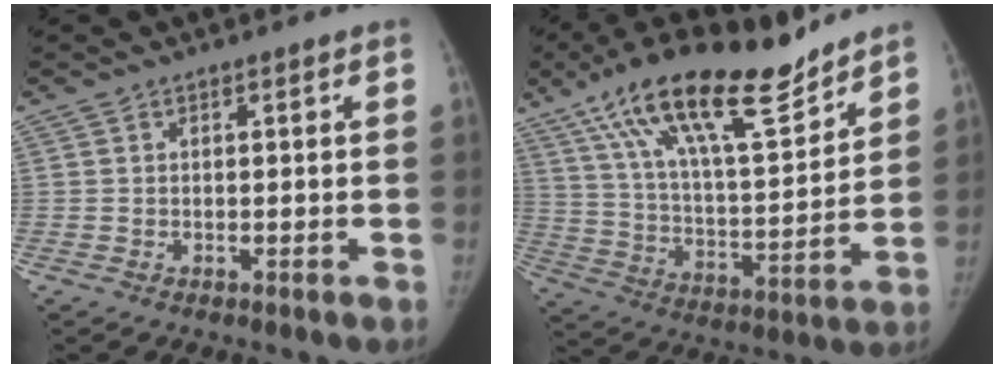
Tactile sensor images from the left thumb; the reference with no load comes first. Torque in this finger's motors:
{"motor_torque": [0.42, 0.32, 1.52, -1.25, 0.43]}